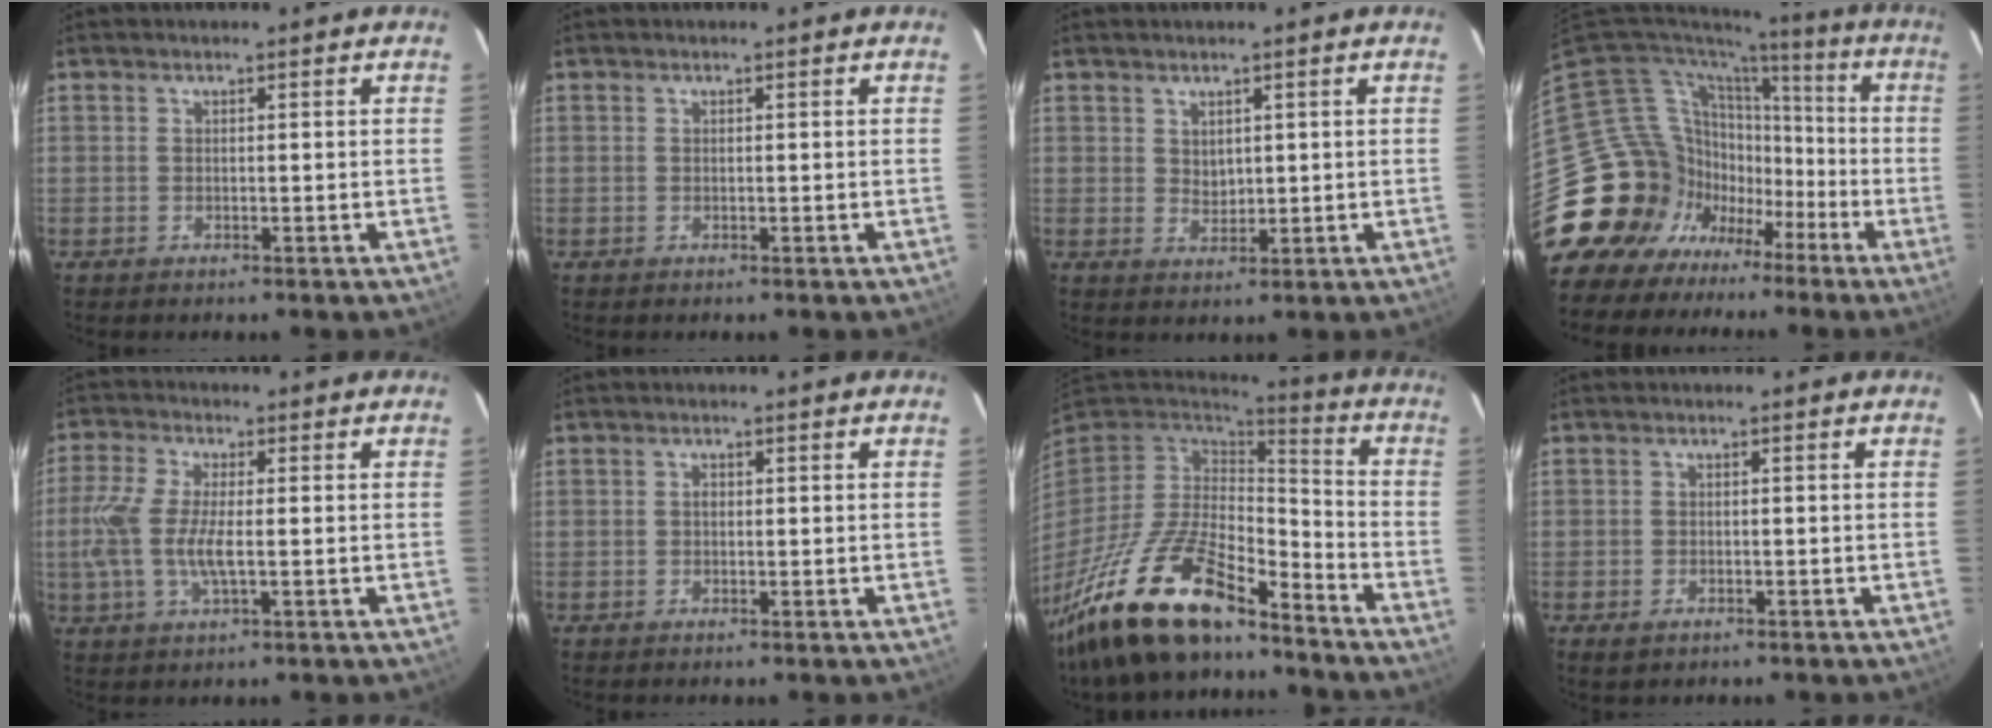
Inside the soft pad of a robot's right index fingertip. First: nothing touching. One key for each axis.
{"total": 0.0}
{"total": 2.4, "fx": 1.3, "fy": 1.8, "fz": 1.1, "tx": -0.014, "ty": -0.001, "tz": 0.026}
{"total": 16.3, "fx": -7.4, "fy": 14.0, "fz": 3.8, "tx": -0.095, "ty": 0.032, "tz": -0.121}
{"total": 8.7, "fx": -0.9, "fy": 2.8, "fz": 8.2, "tx": -0.178, "ty": -0.003, "tz": -0.021}
{"total": 0.7, "fx": 0.0, "fy": 0.6, "fz": 0.4, "tx": -0.005, "ty": 0.004, "tz": -0.001}
{"total": 22.4, "fx": -16.2, "fy": 7.0, "fz": 13.8, "tx": -0.280, "ty": -0.039, "tz": -0.292}
{"total": 2.5, "fx": -1.5, "fy": 1.5, "fz": 1.3, "tx": -0.026, "ty": -0.005, "tz": -0.024}